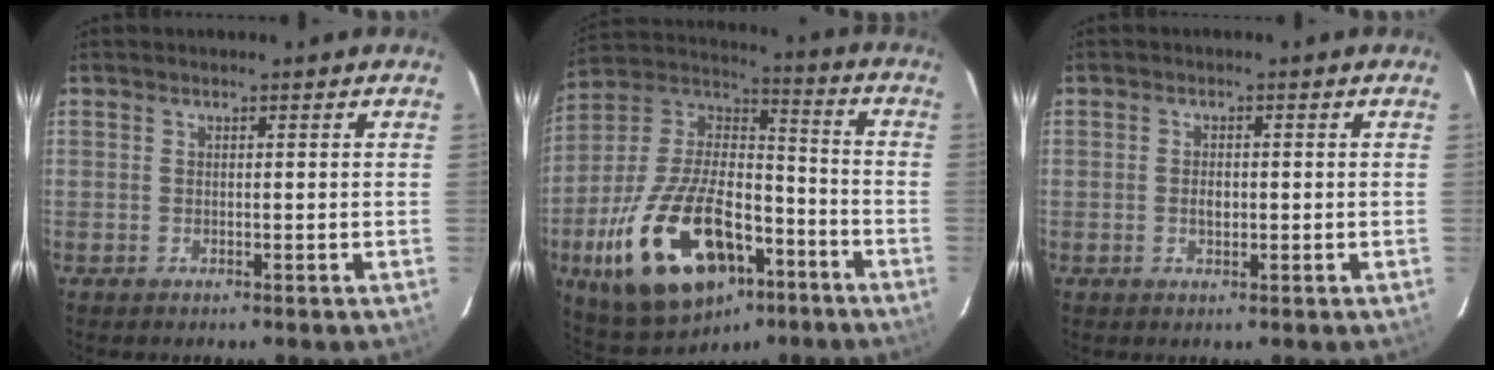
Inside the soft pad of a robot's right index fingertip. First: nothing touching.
{"total": 26.4, "force": [-12.3, 13.7, 18.8], "torque": [-0.375, -0.003, -0.195]}
{"total": 2.0, "force": [-0.1, 1.3, 1.5], "torque": [-0.026, 0.002, -0.002]}